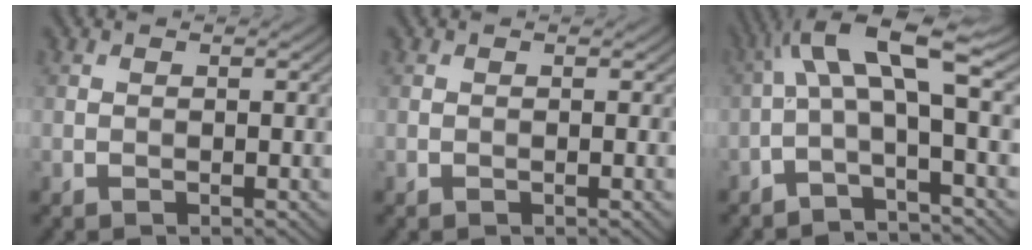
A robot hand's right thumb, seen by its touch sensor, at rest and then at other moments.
{"total": 0.0}
{"total": 8.4, "force": [0.1, 1.7, 8.2], "torque": [-0.145, 0.034, -0.014]}